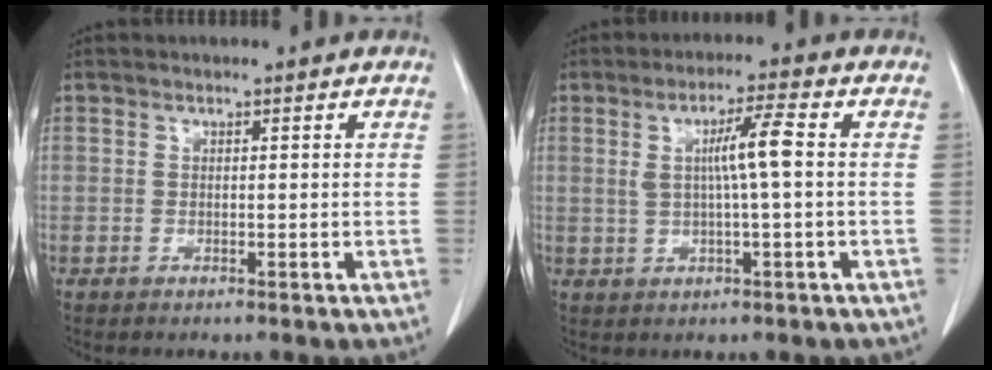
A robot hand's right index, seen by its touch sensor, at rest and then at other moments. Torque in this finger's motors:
{"motor_torque": [0.32, -0.06, 0.16, 0.11]}